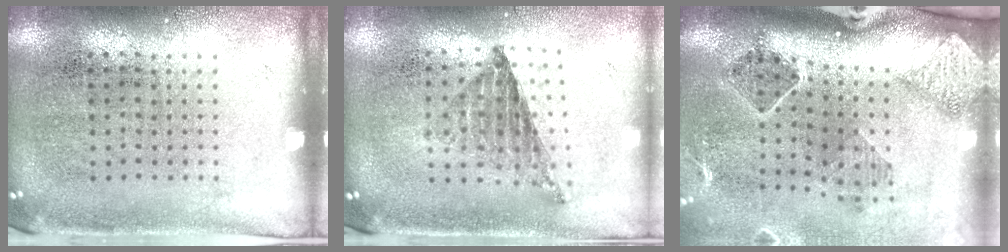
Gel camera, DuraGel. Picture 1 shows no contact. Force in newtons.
{"total": 0.8, "press": 0.8, "slide": 0.0}
{"total": 1.8, "press": 1.6, "slide": 0.7}